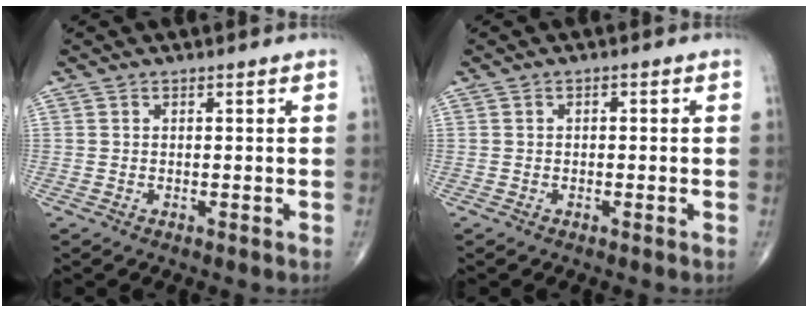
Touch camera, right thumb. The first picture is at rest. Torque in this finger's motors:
{"motor_torque": [-0.45, 0.01, 0.06, 0.17, 0.02]}